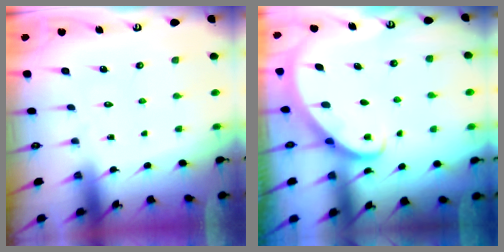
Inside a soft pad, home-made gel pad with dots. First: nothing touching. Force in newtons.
{"total": 2.7, "press": 2.7, "slide": 0.1}